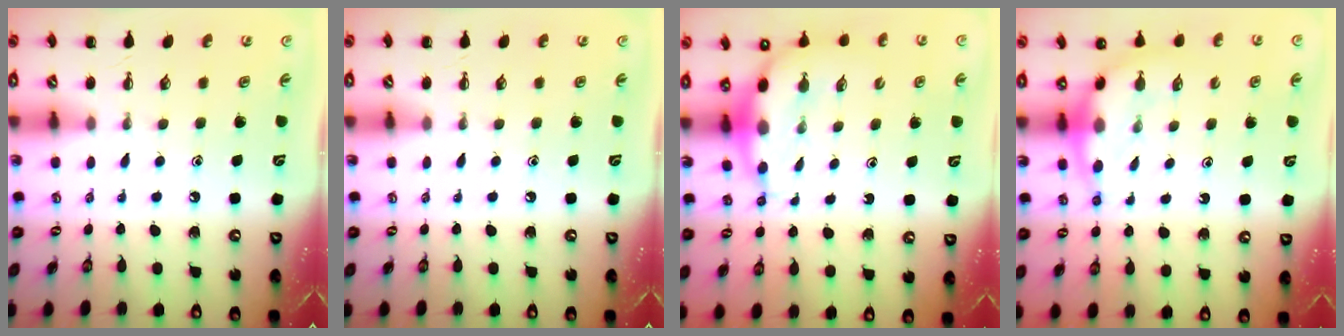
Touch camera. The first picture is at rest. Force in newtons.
{"total": 0.0}
{"total": 7.1, "press": 6.9, "slide": 1.7}
{"total": 7.1, "press": 7.1, "slide": 0.7}